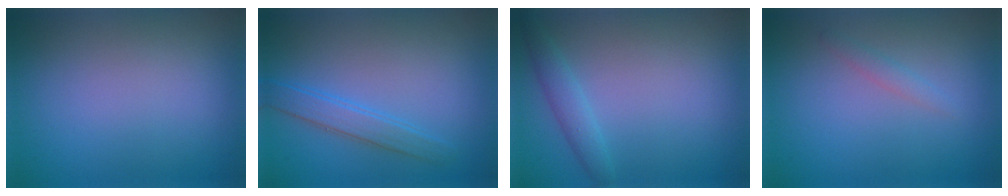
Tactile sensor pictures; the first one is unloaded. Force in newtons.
{"total": 2.4, "press": 2.4, "slide": 0.1}
{"total": 1.8, "press": 1.8, "slide": 0.2}
{"total": 1.1, "press": 1.1, "slide": 0.2}